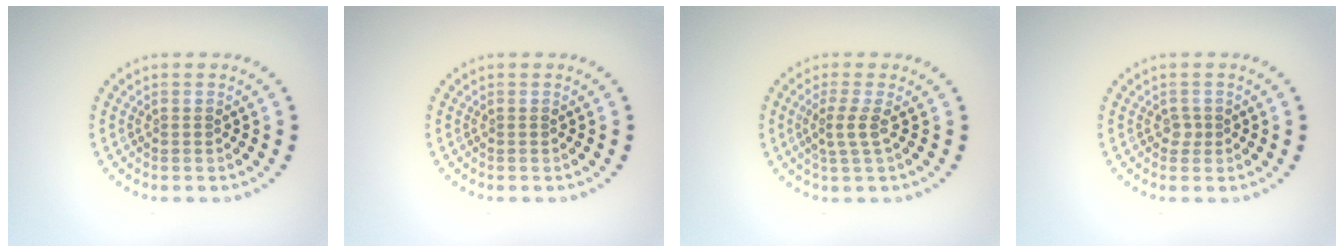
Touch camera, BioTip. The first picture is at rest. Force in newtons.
{"total": 0.0}
{"total": 2.1, "press": 1.5, "slide": 1.4}
{"total": 0.9, "press": 0.7, "slide": 0.6}